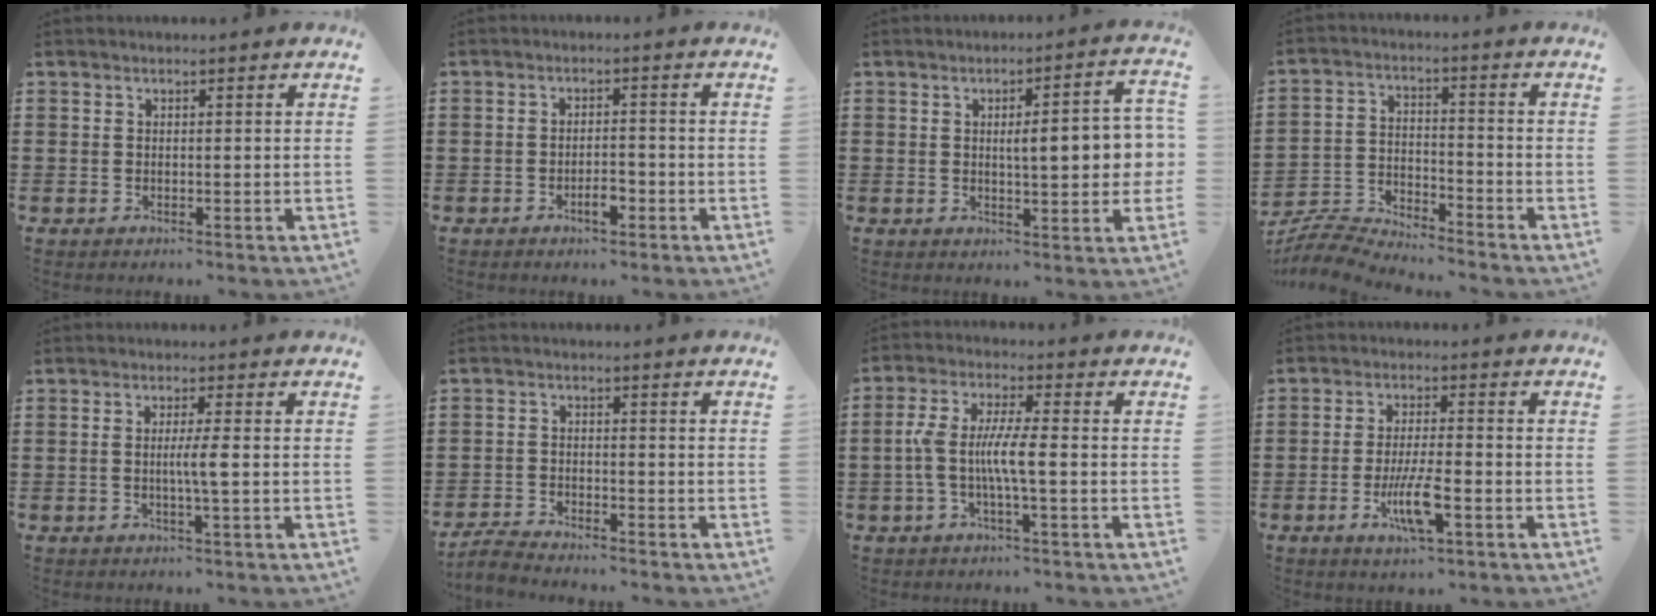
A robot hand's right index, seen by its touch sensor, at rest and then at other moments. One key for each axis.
{"total": 3.0, "fx": -1.6, "fy": 1.0, "fz": 2.3, "tx": -0.041, "ty": 0.001, "tz": -0.028}
{"total": 7.3, "fx": 0.2, "fy": 1.6, "fz": 7.2, "tx": -0.105, "ty": -0.006, "tz": -0.005}
{"total": 6.2, "fx": -6.1, "fy": 0.6, "fz": 0.8, "tx": -0.030, "ty": 0.005, "tz": -0.126}
{"total": 3.1, "fx": -0.2, "fy": -0.2, "fz": 3.1, "tx": -0.064, "ty": -0.012, "tz": -0.008}
{"total": 2.9, "fx": -2.9, "fy": 0.2, "fz": 0.3, "tx": -0.016, "ty": 0.002, "tz": -0.063}
{"total": 6.4, "fx": -1.3, "fy": 1.1, "fz": 6.2, "tx": -0.137, "ty": -0.008, "tz": -0.033}
{"total": 6.7, "fx": -2.6, "fy": 1.5, "fz": 6.0, "tx": -0.123, "ty": -0.013, "tz": -0.048}